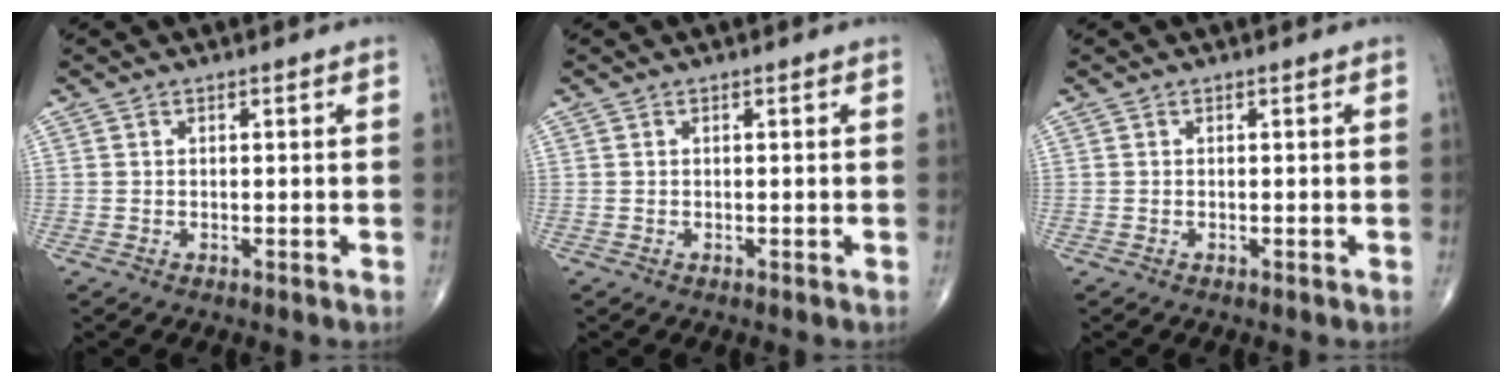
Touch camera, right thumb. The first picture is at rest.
{"total": 0.0}
{"total": 0.0}